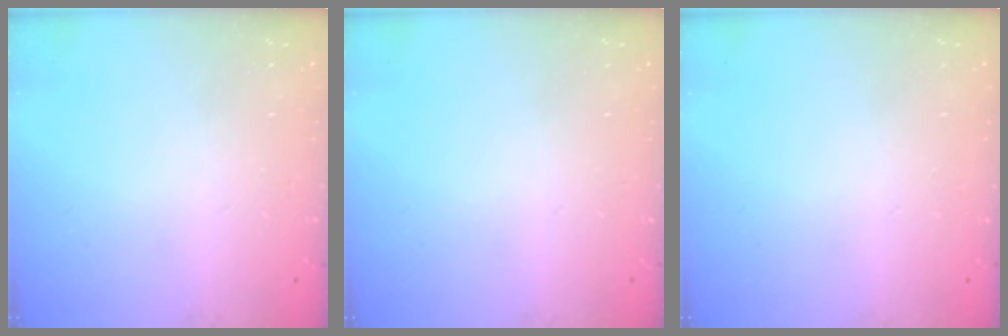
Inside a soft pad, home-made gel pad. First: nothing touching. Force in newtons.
{"total": 0.0}
{"total": 0.0}